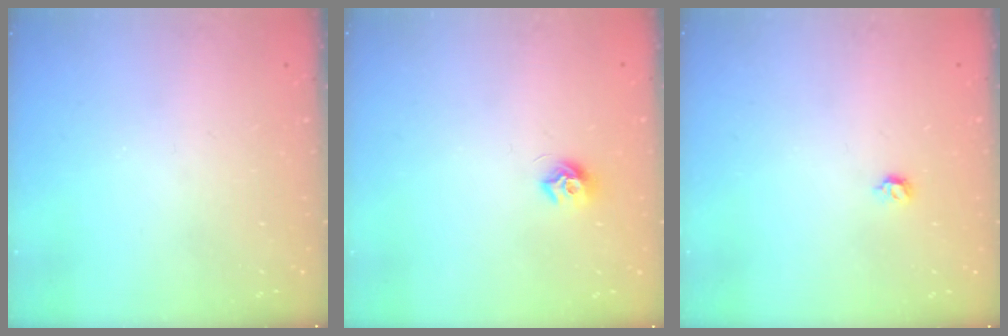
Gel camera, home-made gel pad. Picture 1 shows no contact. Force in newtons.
{"total": 6.7, "press": 6.6, "slide": 0.6}
{"total": 4.6, "press": 4.5, "slide": 0.9}